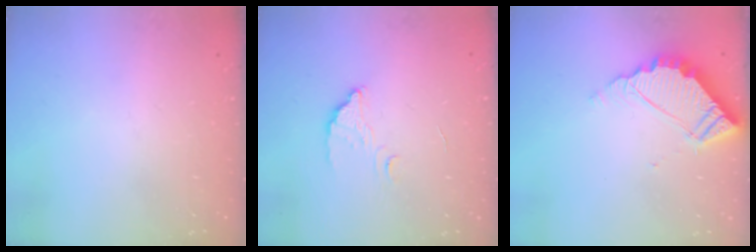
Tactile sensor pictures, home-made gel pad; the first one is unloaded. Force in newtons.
{"total": 3.6, "press": 3.6, "slide": 0.2}
{"total": 6.0, "press": 6.0, "slide": 0.5}